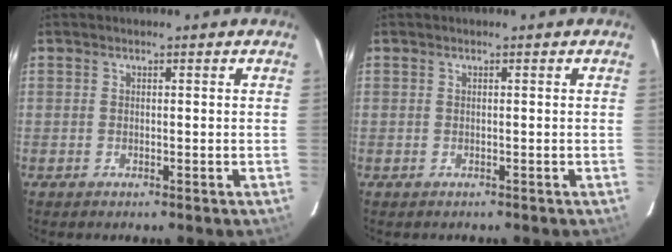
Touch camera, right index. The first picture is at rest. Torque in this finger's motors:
{"motor_torque": [0.13, -0.09, 0.00, 0.00]}